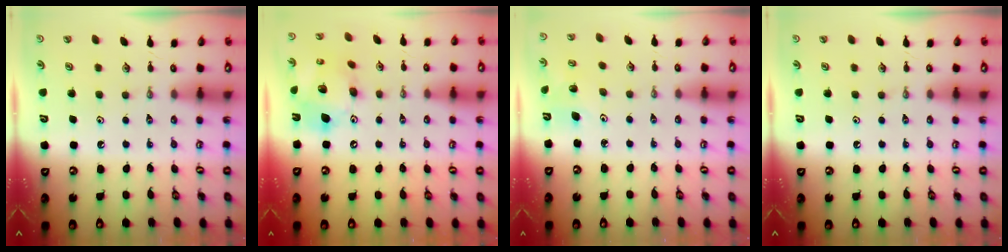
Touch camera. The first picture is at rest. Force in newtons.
{"total": 16.3, "press": 16.1, "slide": 2.5}
{"total": 4.3, "press": 3.9, "slide": 2.0}
{"total": 0.0}